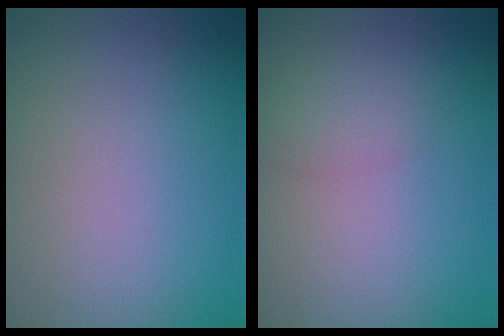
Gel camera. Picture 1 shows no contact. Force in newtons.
{"total": 1.6, "press": 1.6, "slide": 0.1}